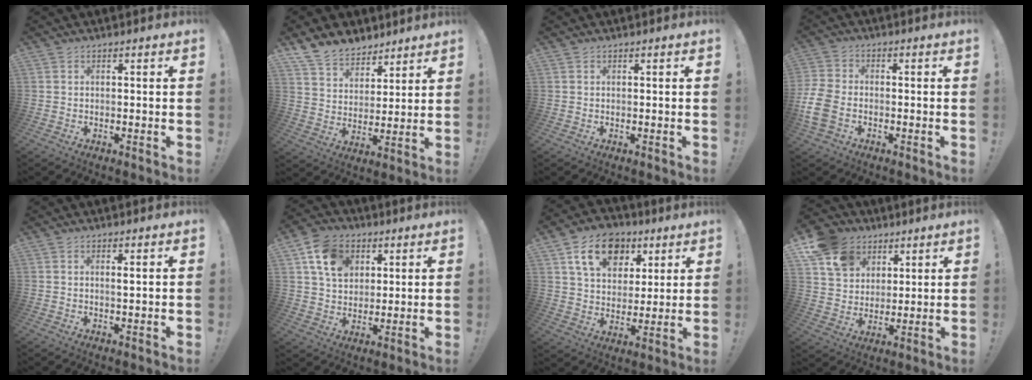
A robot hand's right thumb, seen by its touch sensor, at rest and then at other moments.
{"total": 10.8, "force": [8.6, 6.3, 2.0], "torque": [-0.048, -0.066, 0.172]}
{"total": 0.0}
{"total": 9.7, "force": [-3.1, 6.8, 6.2], "torque": [-0.149, 0.016, -0.052]}
{"total": 1.0, "force": [0.2, -0.2, 1.0], "torque": [-0.011, -0.005, 0.001]}
{"total": 12.8, "force": [5.5, 9.8, 6.2], "torque": [-0.101, -0.011, 0.109]}
{"total": 16.0, "force": [7.6, 11.3, 8.5], "torque": [-0.121, -0.026, 0.141]}
{"total": 13.0, "force": [6.7, 10.1, 4.8], "torque": [-0.070, -0.035, 0.133]}